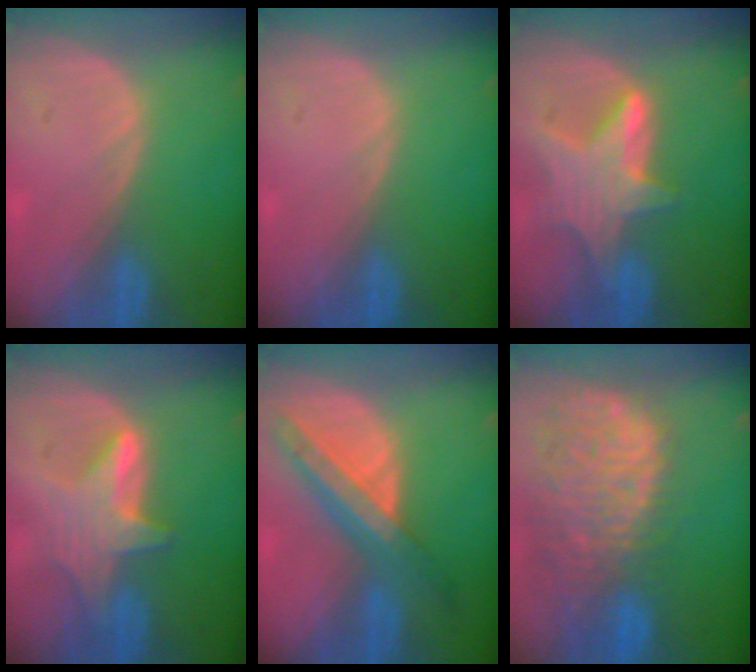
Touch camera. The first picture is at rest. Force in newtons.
{"total": 0.0}
{"total": 7.4, "press": 6.9, "slide": 2.6}
{"total": 6.3, "press": 6.1, "slide": 1.5}
{"total": 8.8, "press": 7.6, "slide": 4.4}
{"total": 14.0, "press": 11.5, "slide": 8.0}